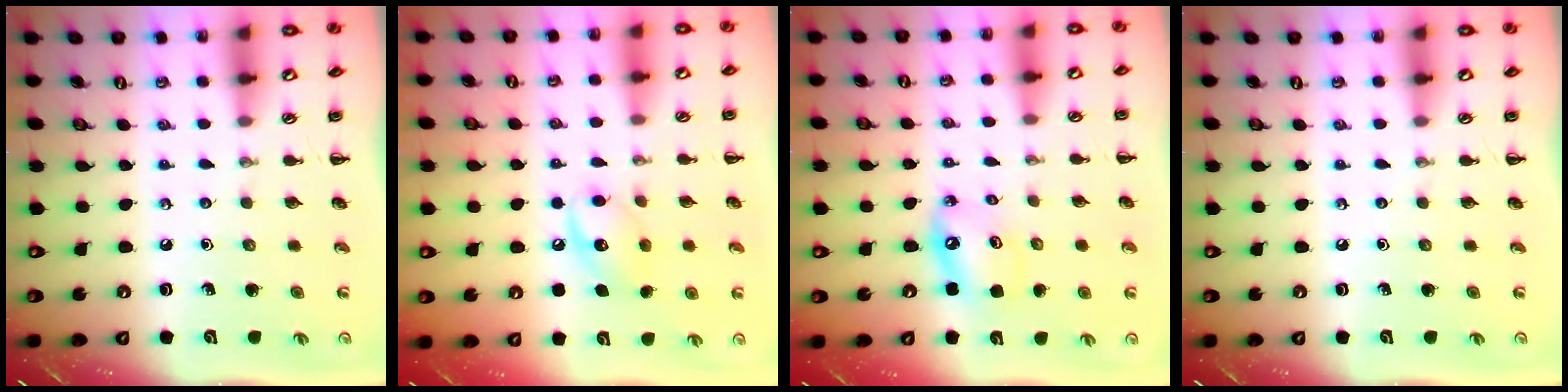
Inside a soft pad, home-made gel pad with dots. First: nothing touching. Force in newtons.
{"total": 9.7, "press": 9.7, "slide": 0.7}
{"total": 7.1, "press": 6.9, "slide": 1.5}
{"total": 0.0}